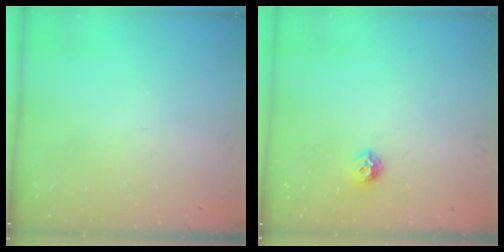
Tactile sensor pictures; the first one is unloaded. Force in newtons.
{"total": 7.5, "press": 7.4, "slide": 0.7}